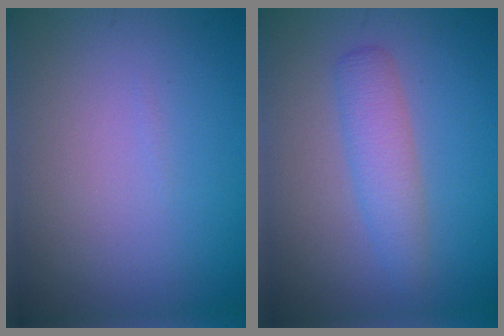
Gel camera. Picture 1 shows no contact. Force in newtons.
{"total": 2.8, "press": 2.8, "slide": 0.1}